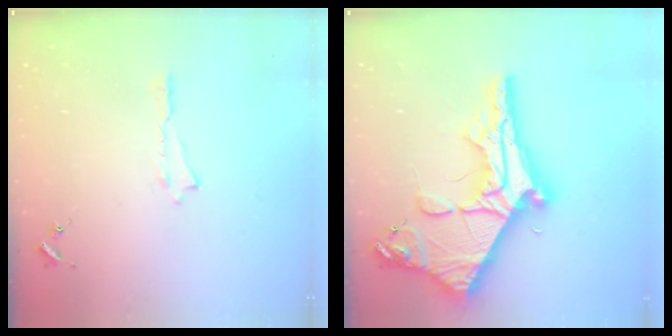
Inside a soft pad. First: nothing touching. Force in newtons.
{"total": 12.9, "press": 12.9, "slide": 1.3}